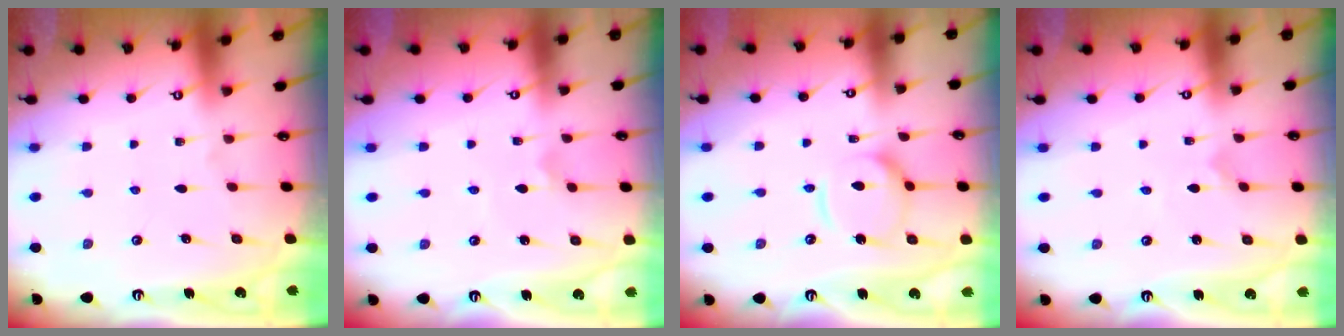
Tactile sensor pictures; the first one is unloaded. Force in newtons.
{"total": 2.5, "press": 2.5, "slide": 0.0}
{"total": 12.3, "press": 12.2, "slide": 1.3}
{"total": 0.0}